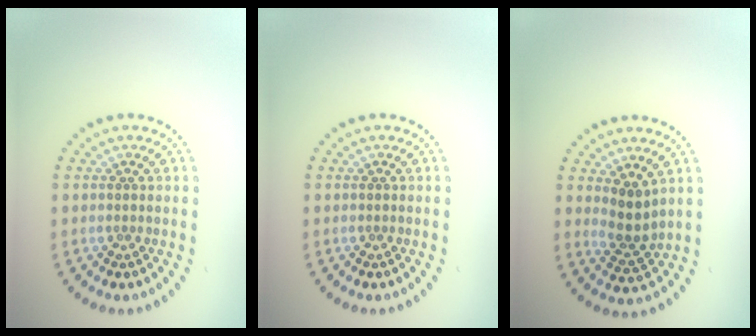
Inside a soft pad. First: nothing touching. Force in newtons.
{"total": 0.0}
{"total": 2.6, "press": 2.0, "slide": 1.7}